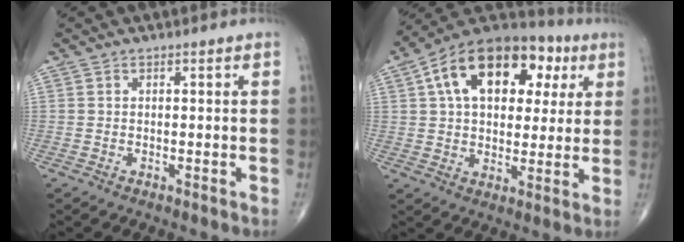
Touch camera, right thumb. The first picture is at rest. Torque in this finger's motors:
{"motor_torque": [0.78, 4.16, 1.62, 0.49, 0.16]}